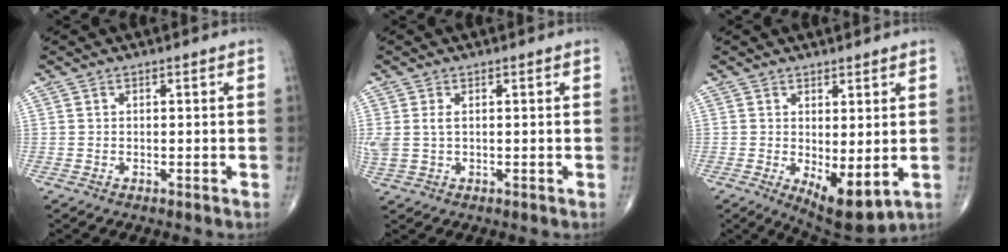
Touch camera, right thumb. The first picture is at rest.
{"total": 3.8, "force": [0.6, 2.3, 3.0], "torque": [-0.089, 0.008, 0.018]}
{"total": 8.2, "force": [-1.0, 3.3, 7.4], "torque": [-0.105, -0.020, -0.002]}